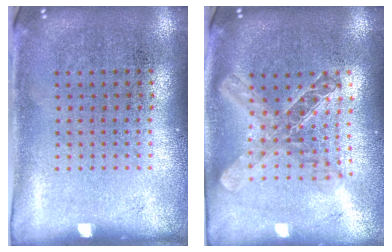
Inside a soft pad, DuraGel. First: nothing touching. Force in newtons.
{"total": 2.0, "press": 1.7, "slide": 1.1}